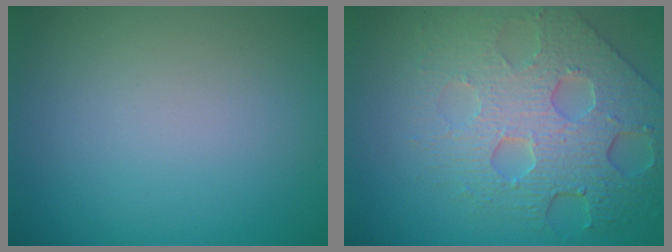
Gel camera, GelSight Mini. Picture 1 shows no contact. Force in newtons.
{"total": 7.8, "press": 5.6, "slide": 5.5}